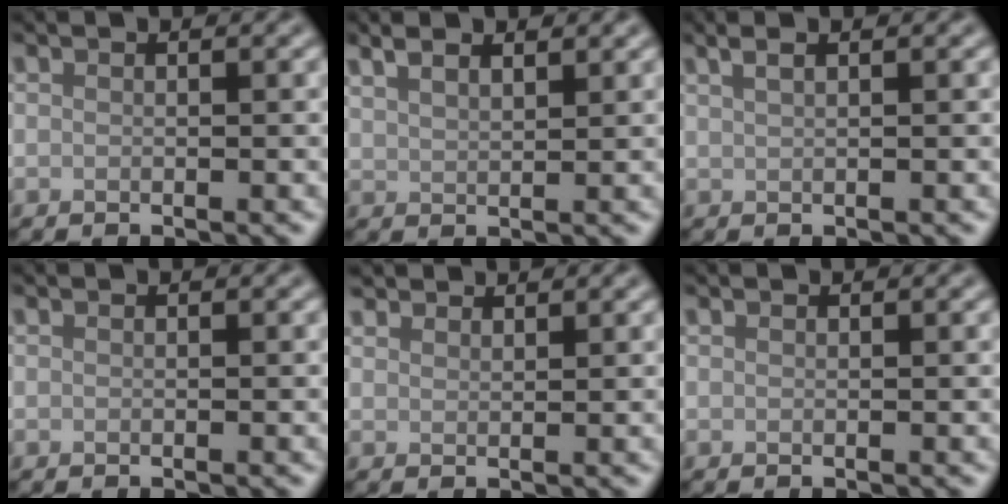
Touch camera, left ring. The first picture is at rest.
{"total": 3.0, "force": [2.3, 0.9, 1.7], "torque": [-0.020, 0.009, 0.034]}
{"total": 2.4, "force": [1.5, 1.0, 1.6], "torque": [-0.015, 0.003, 0.006]}
{"total": 0.0}
{"total": 2.4, "force": [2.3, 0.6, 0.4], "torque": [-0.005, 0.005, 0.036]}
{"total": 0.0}